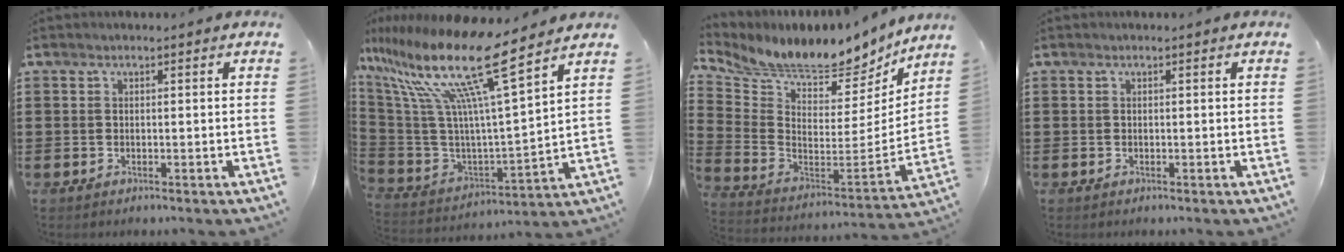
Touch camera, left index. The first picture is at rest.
{"total": 17.0, "force": [11.0, 1.8, 12.8], "torque": [-0.272, -0.067, 0.170]}
{"total": 7.0, "force": [6.7, 1.3, 1.7], "torque": [-0.064, -0.068, 0.111]}
{"total": 0.0}